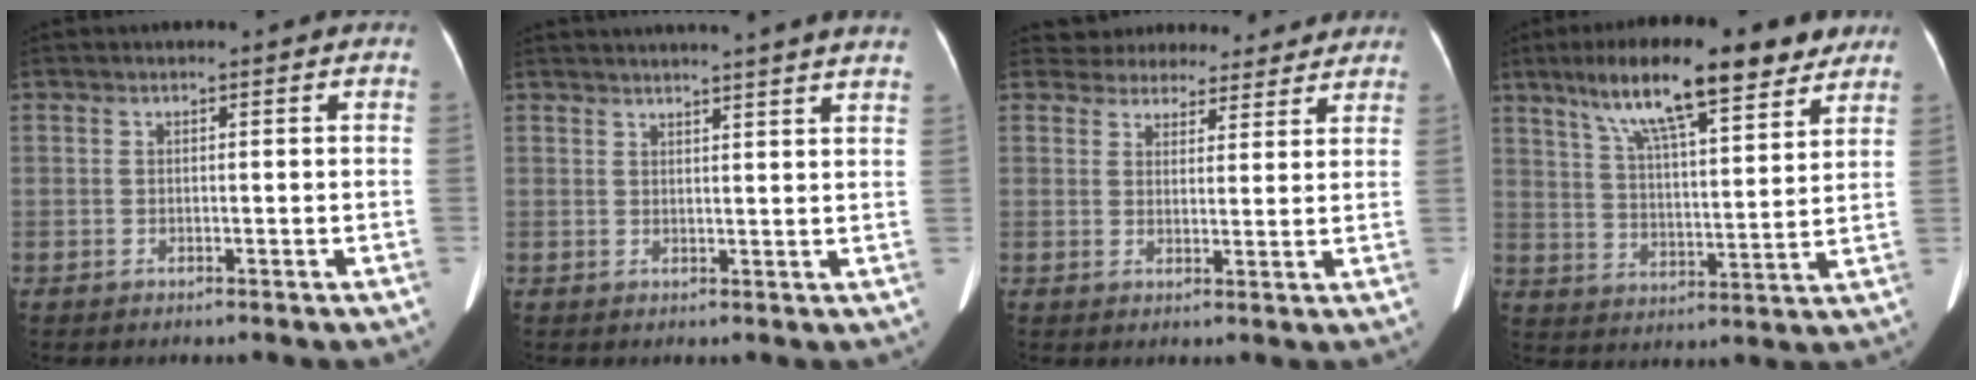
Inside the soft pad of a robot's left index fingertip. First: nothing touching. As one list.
[{"total": 17.3, "force": [16.1, -0.8, 6.1], "torque": [-0.089, -0.025, 0.192]}, {"total": 13.9, "force": [12.8, 4.9, 2.0], "torque": [-0.008, 0.007, 0.157]}, {"total": 17.1, "force": [11.8, 3.4, 11.9], "torque": [-0.194, 0.029, 0.191]}]